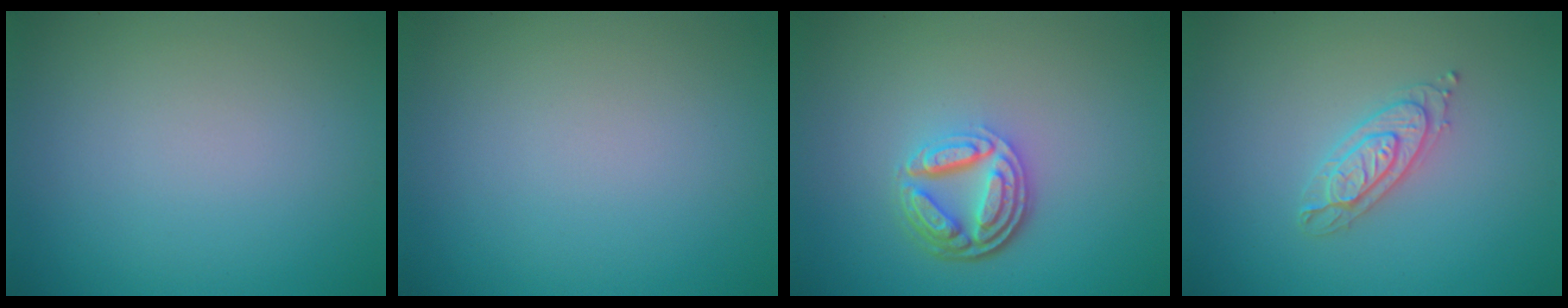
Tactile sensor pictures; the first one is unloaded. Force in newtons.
{"total": 0.0}
{"total": 4.6, "press": 3.6, "slide": 3.0}
{"total": 2.3, "press": 2.3, "slide": 0.4}